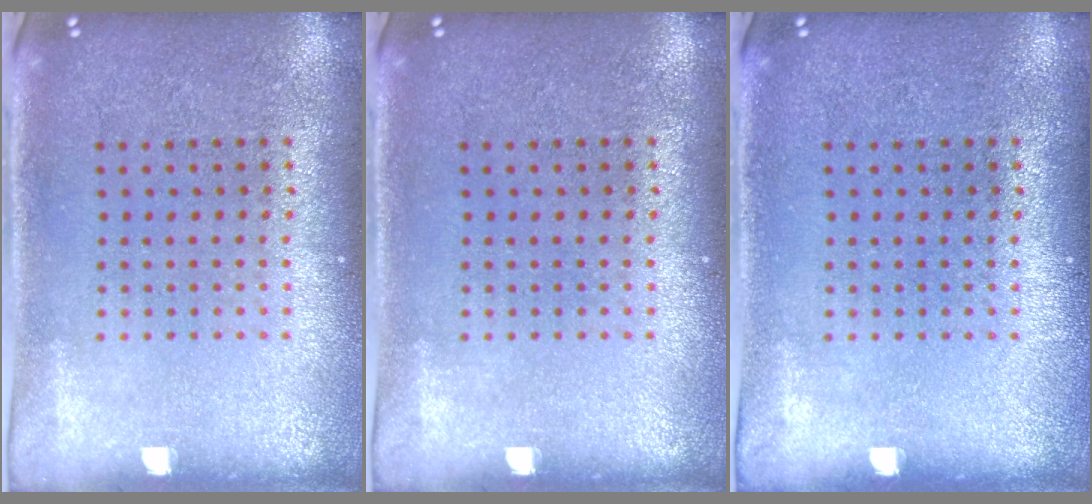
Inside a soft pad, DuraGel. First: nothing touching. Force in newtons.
{"total": 0.0}
{"total": 0.0}